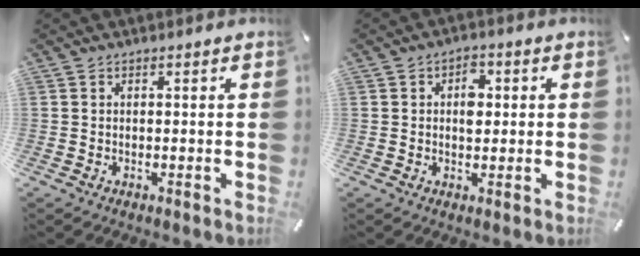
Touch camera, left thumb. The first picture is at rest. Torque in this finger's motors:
{"motor_torque": [0.05, 0.00, 0.49, -0.20, 0.11]}